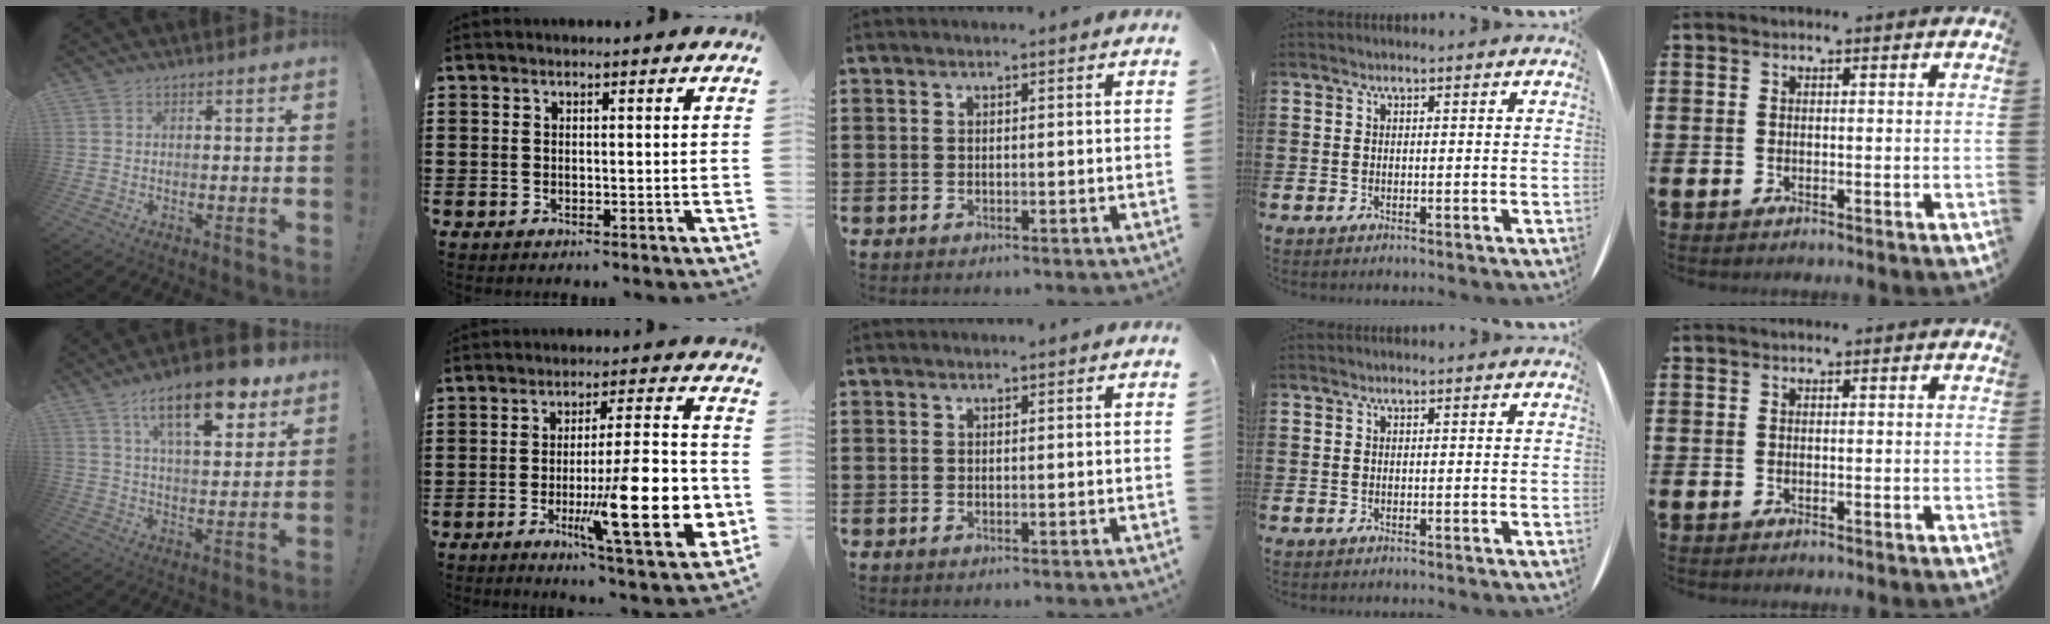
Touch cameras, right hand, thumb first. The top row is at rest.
{"thumb": {"total": 17.3, "force": [9.6, 6.6, 12.8], "torque": [-0.196, -0.041, 0.157]}, "index": {"total": 17.6, "force": [-4.4, 3.9, 16.5], "torque": [-0.256, -0.006, -0.060]}}